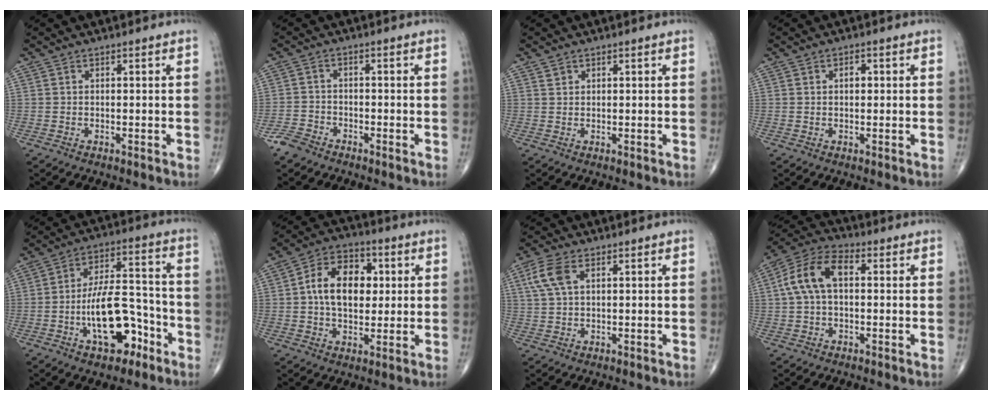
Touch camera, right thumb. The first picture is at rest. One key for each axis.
{"total": 3.6, "fx": -2.9, "fy": 1.8, "fz": 1.0, "tx": -0.021, "ty": 0.006, "tz": -0.061}
{"total": 0.9, "fx": 0.7, "fy": 0.6, "fz": 0.2, "tx": 0.006, "ty": -0.003, "tz": 0.010}
{"total": 1.7, "fx": 0.4, "fy": 1.0, "fz": 1.3, "tx": -0.017, "ty": 0.001, "tz": 0.004}
{"total": 14.3, "fx": -6.0, "fy": 6.9, "fz": 11.0, "tx": -0.159, "ty": 0.049, "tz": -0.097}
{"total": 12.8, "fx": 1.7, "fy": 8.4, "fz": 9.6, "tx": -0.137, "ty": 0.012, "tz": 0.021}
{"total": 5.7, "fx": 2.1, "fy": 2.8, "fz": 4.5, "tx": -0.114, "ty": 0.012, "tz": 0.046}
{"total": 10.2, "fx": 1.2, "fy": 5.9, "fz": 8.2, "tx": -0.165, "ty": 0.033, "tz": 0.015}